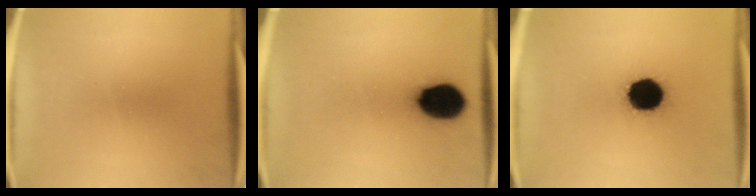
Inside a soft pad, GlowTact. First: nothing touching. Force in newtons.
{"total": 13.6}
{"total": 15.3}